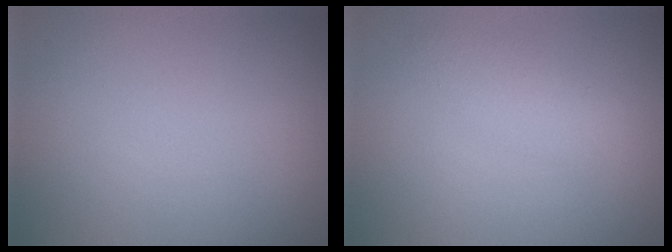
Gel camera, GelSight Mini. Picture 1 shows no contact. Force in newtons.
{"total": 1.9, "press": 1.9, "slide": 0.1}